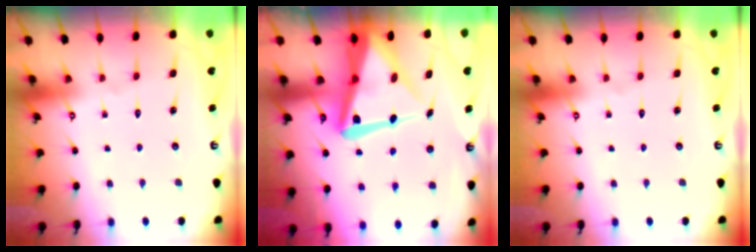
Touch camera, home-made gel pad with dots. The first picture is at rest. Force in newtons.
{"total": 15.0, "press": 14.9, "slide": 1.5}
{"total": 0.0}